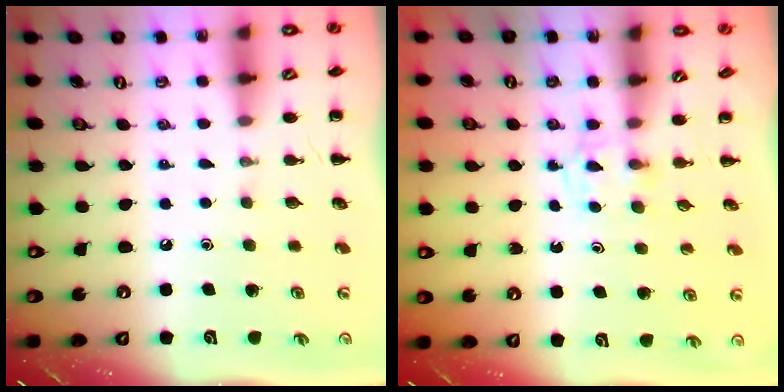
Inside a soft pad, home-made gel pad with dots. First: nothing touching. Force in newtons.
{"total": 2.4, "press": 2.1, "slide": 1.1}